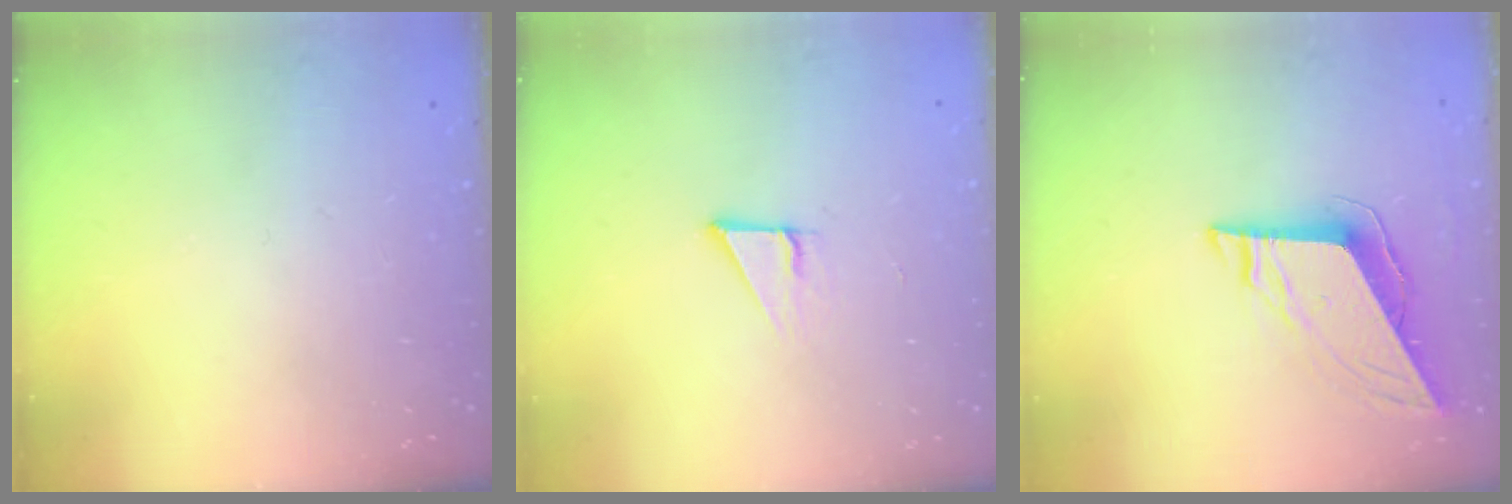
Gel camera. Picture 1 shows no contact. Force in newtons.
{"total": 2.8, "press": 2.8, "slide": 0.1}
{"total": 8.9, "press": 8.8, "slide": 1.3}